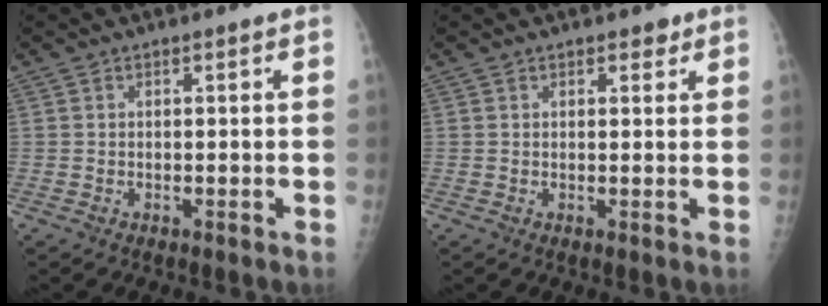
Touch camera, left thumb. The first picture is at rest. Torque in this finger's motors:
{"motor_torque": [-0.14, 0.00, 0.03, 0.04, 0.03]}